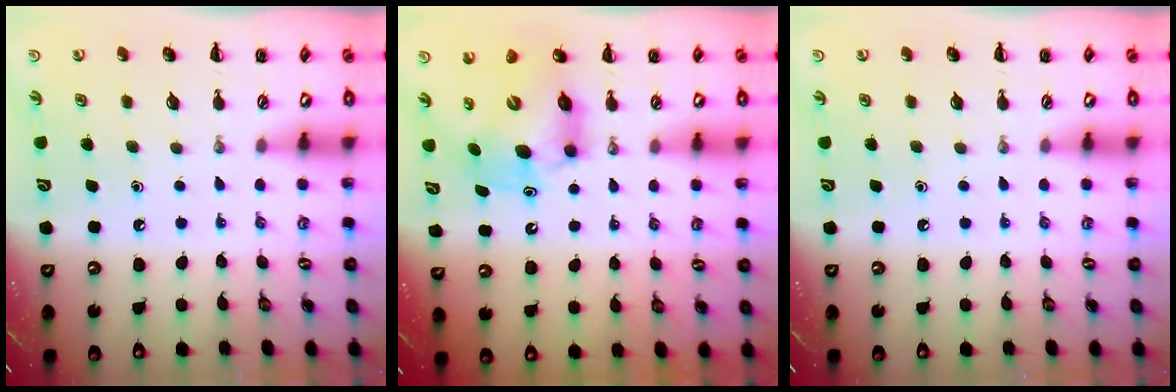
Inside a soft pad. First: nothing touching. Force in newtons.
{"total": 7.8, "press": 7.6, "slide": 2.0}
{"total": 0.0}